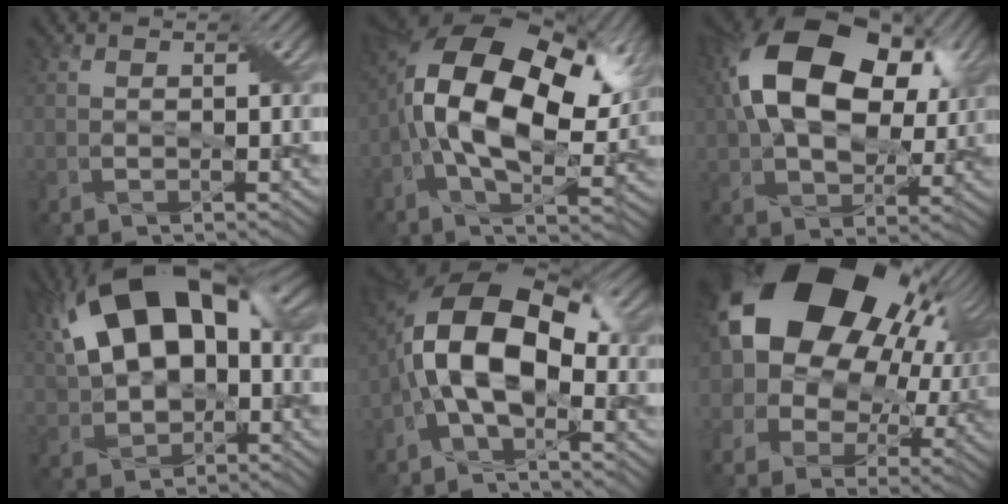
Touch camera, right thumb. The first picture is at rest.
{"total": 18.3, "force": [2.9, 9.8, 15.2], "torque": [-0.290, 0.005, 0.044]}
{"total": 18.5, "force": [5.5, 11.5, 13.4], "torque": [-0.251, 0.016, 0.090]}
{"total": 16.9, "force": [4.0, 9.9, 13.1], "torque": [-0.240, 0.026, 0.059]}
{"total": 12.7, "force": [-1.2, 6.5, 10.9], "torque": [-0.205, 0.026, -0.038]}
{"total": 23.0, "force": [7.8, 16.4, 14.1], "torque": [-0.275, 0.022, 0.139]}